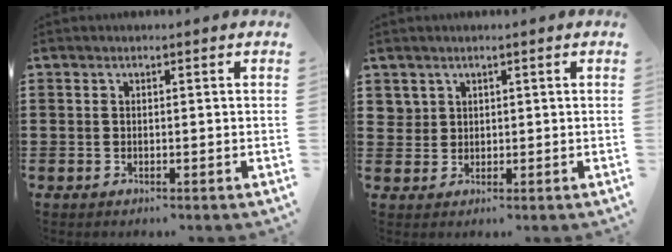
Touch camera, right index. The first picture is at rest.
{"total": 2.3, "force": [1.4, 1.8, 0.1], "torque": [-0.011, 0.008, 0.027]}